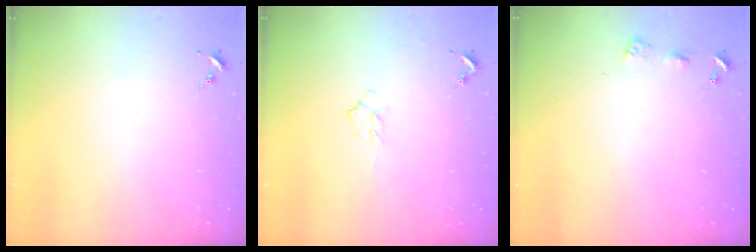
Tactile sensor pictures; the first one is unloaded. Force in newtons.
{"total": 7.7, "press": 7.6, "slide": 0.9}
{"total": 3.5, "press": 3.4, "slide": 0.5}